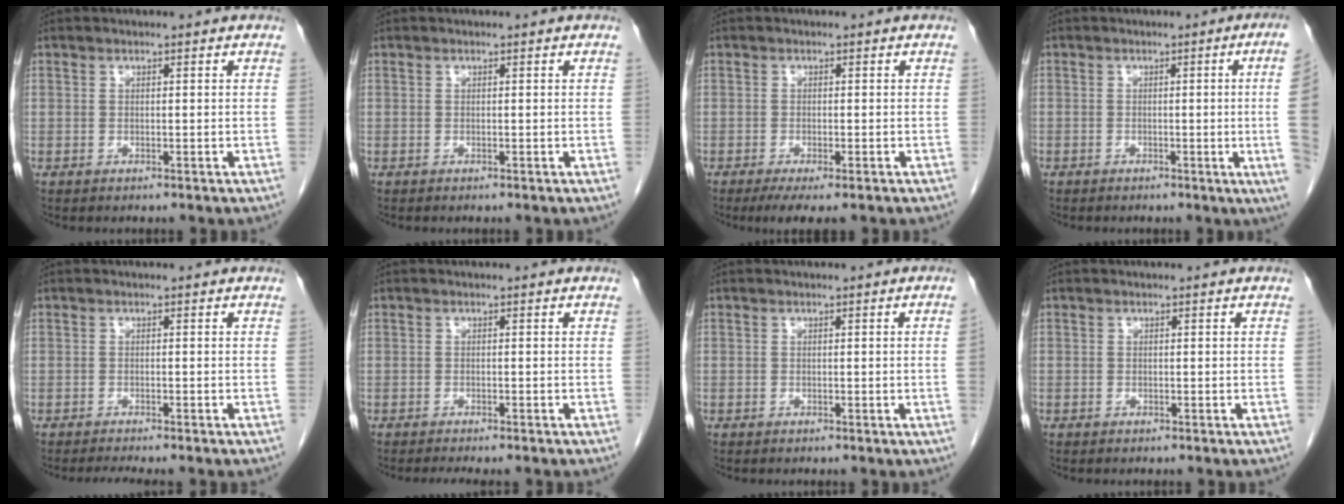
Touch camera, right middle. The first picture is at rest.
{"total": 0.0}
{"total": 4.1, "force": [-2.7, 0.7, 2.9], "torque": [-0.041, -0.012, -0.040]}
{"total": 7.9, "force": [-0.5, -2.5, 7.5], "torque": [-0.066, -0.012, -0.010]}
{"total": 3.4, "force": [-3.0, 0.0, 1.6], "torque": [-0.018, -0.006, -0.043]}
{"total": 4.0, "force": [-3.5, 1.0, 1.6], "torque": [-0.016, -0.005, -0.041]}
{"total": 1.1, "force": [-0.1, -0.5, 0.9], "torque": [-0.005, 0.000, 0.000]}
{"total": 0.0}